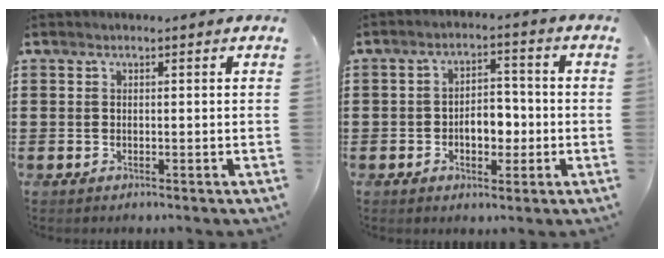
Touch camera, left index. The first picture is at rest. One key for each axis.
{"total": 5.3, "fx": -1.2, "fy": 3.0, "fz": 4.1, "tx": -0.062, "ty": 0.003, "tz": -0.029}